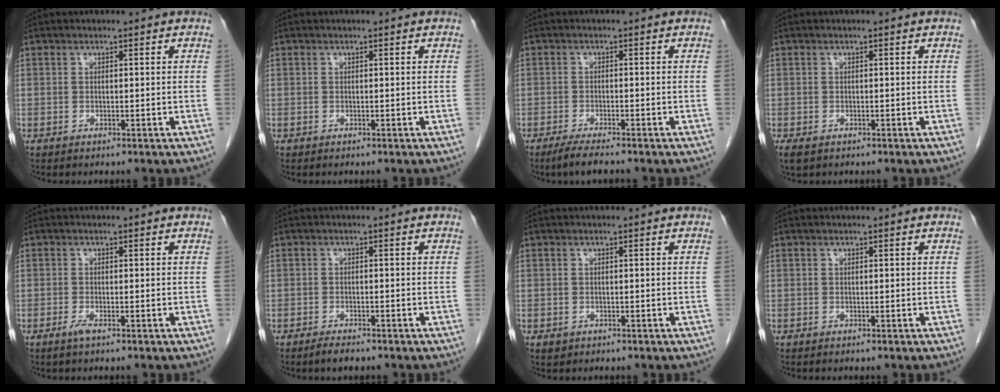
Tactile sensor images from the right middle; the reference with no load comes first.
{"total": 0.0}
{"total": 3.3, "force": [-2.7, 0.1, 1.9], "torque": [-0.043, -0.009, -0.051]}
{"total": 2.0, "force": [-1.2, 1.2, 1.2], "torque": [-0.025, -0.004, -0.012]}
{"total": 1.2, "force": [-0.8, 0.0, 0.9], "torque": [-0.021, -0.003, -0.016]}
{"total": 2.1, "force": [-1.7, 0.5, 1.1], "torque": [-0.028, -0.005, -0.027]}
{"total": 0.8, "force": [-0.3, 0.7, 0.2], "torque": [-0.006, 0.002, 0.001]}
{"total": 0.0}